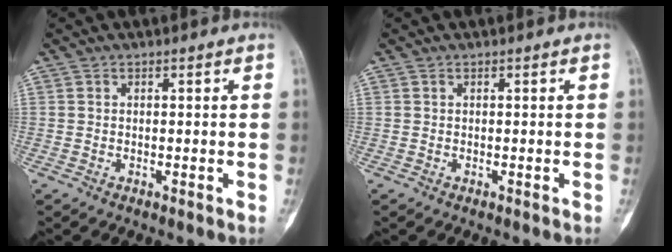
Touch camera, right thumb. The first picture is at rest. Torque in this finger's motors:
{"motor_torque": [0.01, 0.22, -0.08, 0.03, 0.00]}